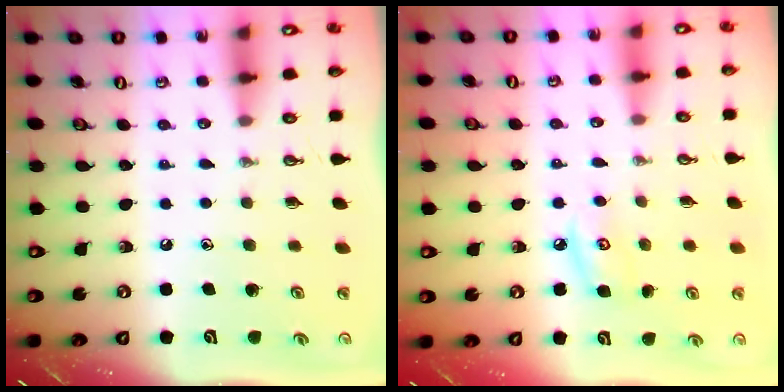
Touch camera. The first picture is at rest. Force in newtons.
{"total": 6.2, "press": 6.2, "slide": 0.6}